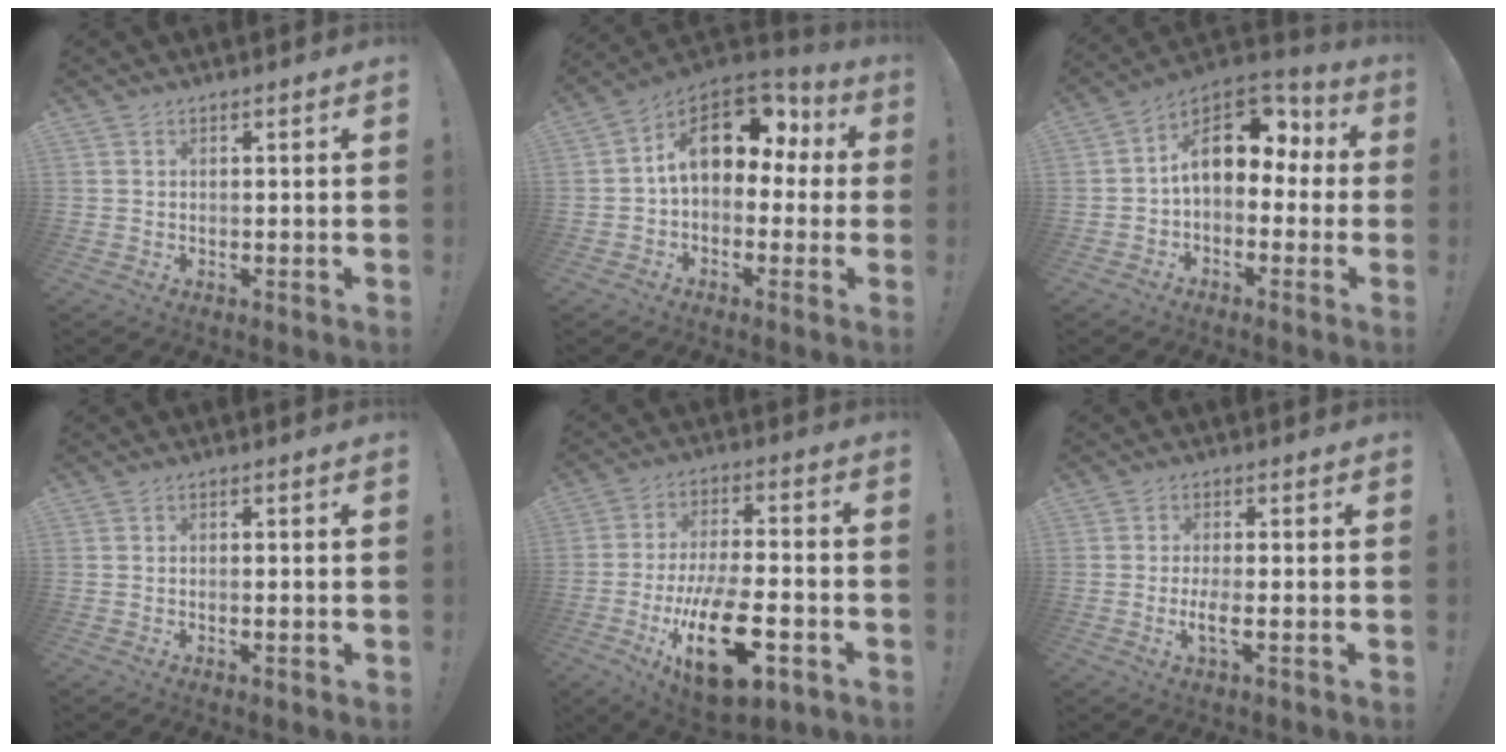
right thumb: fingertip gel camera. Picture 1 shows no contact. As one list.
[{"total": 15.9, "force": [5.2, 10.2, 11.0], "torque": [-0.152, -0.017, 0.093]}, {"total": 14.4, "force": [4.0, 9.4, 10.2], "torque": [-0.140, -0.011, 0.076]}, {"total": 0.8, "force": [-0.1, -0.1, 0.8], "torque": [-0.006, -0.004, -0.003]}, {"total": 21.6, "force": [-7.7, 9.0, 18.1], "torque": [-0.306, 0.032, -0.114]}, {"total": 4.2, "force": [-1.0, 0.5, 4.1], "torque": [-0.081, -0.010, -0.018]}]